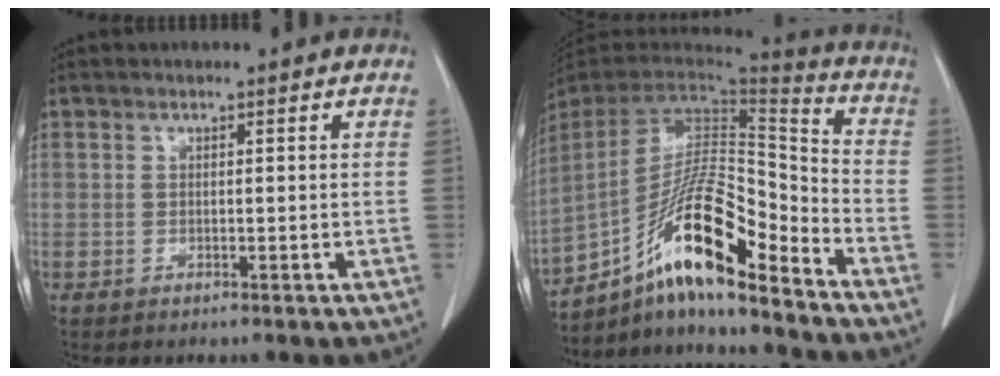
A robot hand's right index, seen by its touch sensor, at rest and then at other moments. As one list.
[{"total": 18.7, "force": [-12.4, 2.5, 13.8], "torque": [-0.262, 0.000, -0.220]}]